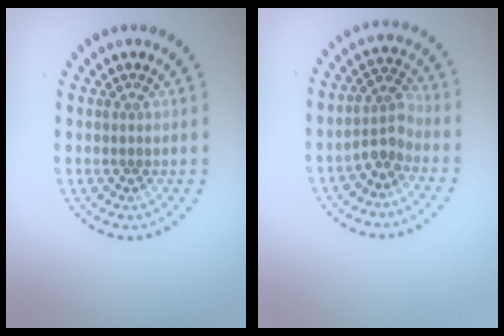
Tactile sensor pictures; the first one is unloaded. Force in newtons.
{"total": 2.6, "press": 2.1, "slide": 1.6}